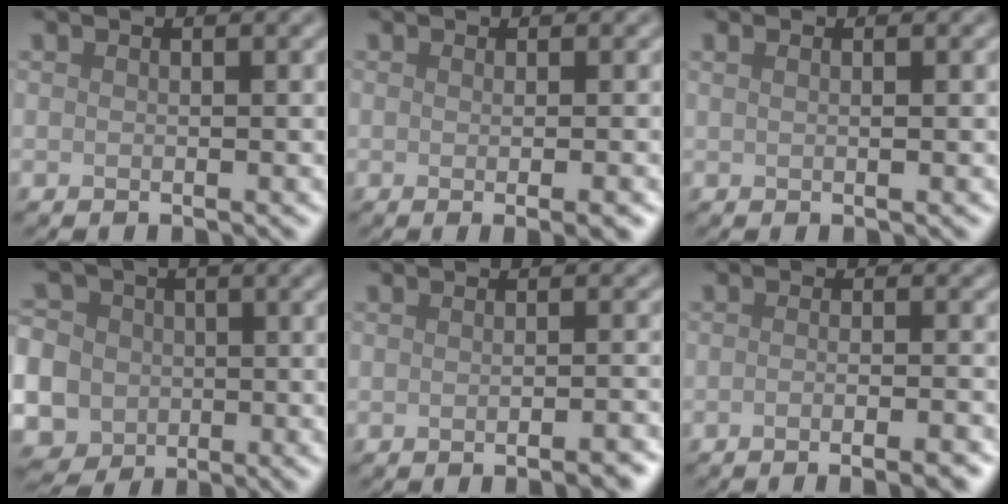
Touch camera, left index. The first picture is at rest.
{"total": 2.8, "force": [-0.4, 0.8, 2.7], "torque": [-0.019, 0.001, -0.005]}
{"total": 1.3, "force": [0.5, 0.5, 1.1], "torque": [-0.010, -0.006, 0.004]}
{"total": 14.3, "force": [-4.0, 13.0, 4.4], "torque": [-0.126, -0.018, -0.100]}
{"total": 3.0, "force": [-1.5, 0.8, 2.5], "torque": [-0.016, 0.005, -0.024]}
{"total": 5.2, "force": [-3.1, 1.6, 3.9], "torque": [-0.031, 0.000, -0.037]}